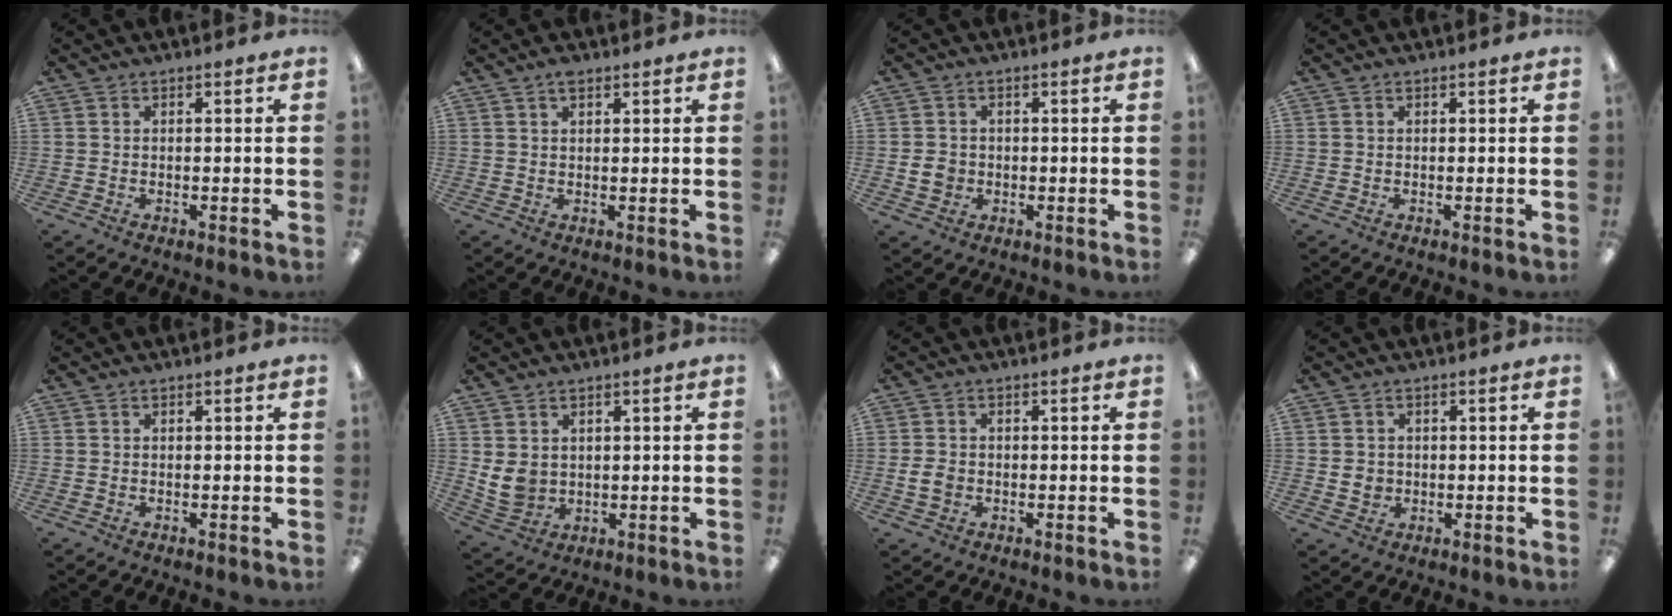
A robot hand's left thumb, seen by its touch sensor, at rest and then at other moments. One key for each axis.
{"total": 2.6, "fx": 1.8, "fy": 1.2, "fz": 1.5, "tx": -0.024, "ty": -0.001, "tz": 0.031}
{"total": 3.7, "fx": -0.4, "fy": 3.3, "fz": 1.7, "tx": -0.031, "ty": 0.008, "tz": -0.006}
{"total": 0.0}
{"total": 0.0}
{"total": 5.5, "fx": 2.3, "fy": 4.3, "fz": 2.5, "tx": -0.060, "ty": -0.013, "tz": 0.045}
{"total": 3.2, "fx": -0.4, "fy": 2.6, "fz": 1.9, "tx": -0.034, "ty": 0.006, "tz": -0.007}
{"total": 2.9, "fx": 0.2, "fy": 2.7, "fz": 1.1, "tx": -0.022, "ty": 0.005, "tz": 0.003}